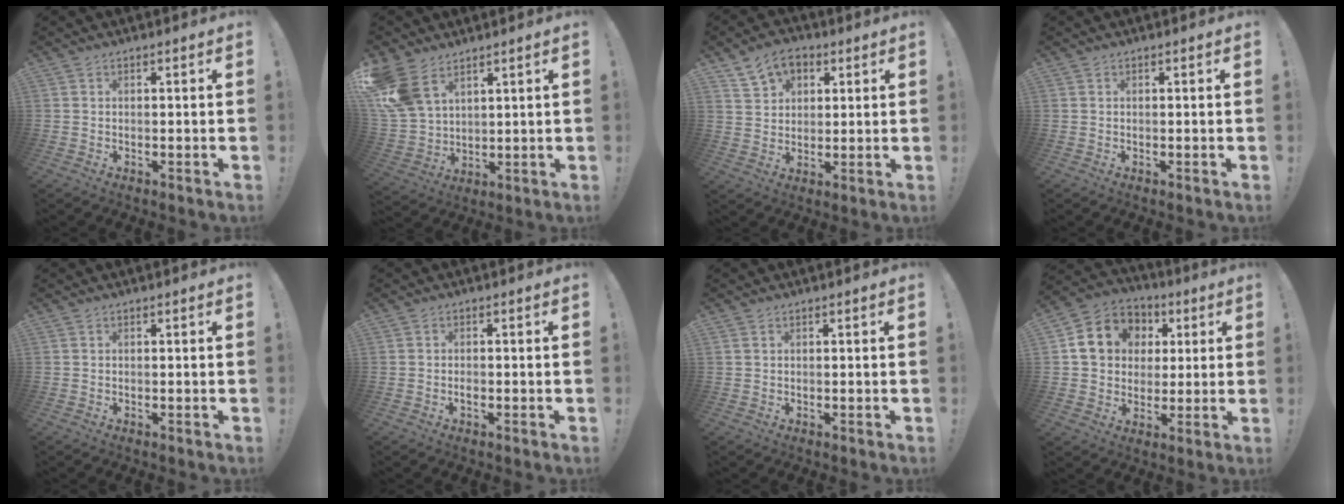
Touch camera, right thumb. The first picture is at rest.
{"total": 12.7, "force": [7.4, 7.8, 6.8], "torque": [-0.141, -0.034, 0.149]}
{"total": 9.0, "force": [5.0, 6.5, 3.7], "torque": [-0.061, -0.018, 0.097]}
{"total": 0.0}
{"total": 0.0}
{"total": 1.1, "force": [-0.7, 0.5, 0.7], "torque": [-0.004, -0.002, -0.014]}
{"total": 0.6, "force": [0.4, 0.4, 0.2], "torque": [-0.011, 0.004, 0.008]}
{"total": 12.9, "force": [3.1, 11.4, 5.2], "torque": [-0.072, 0.000, 0.070]}